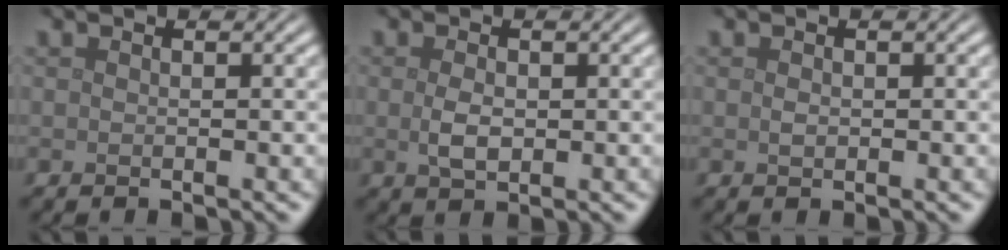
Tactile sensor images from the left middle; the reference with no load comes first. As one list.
[{"total": 2.0, "force": [0.0, 1.2, 1.6], "torque": [-0.037, -0.002, 0.002]}, {"total": 0.6, "force": [0.0, 0.4, 0.5], "torque": [-0.010, -0.002, 0.001]}]